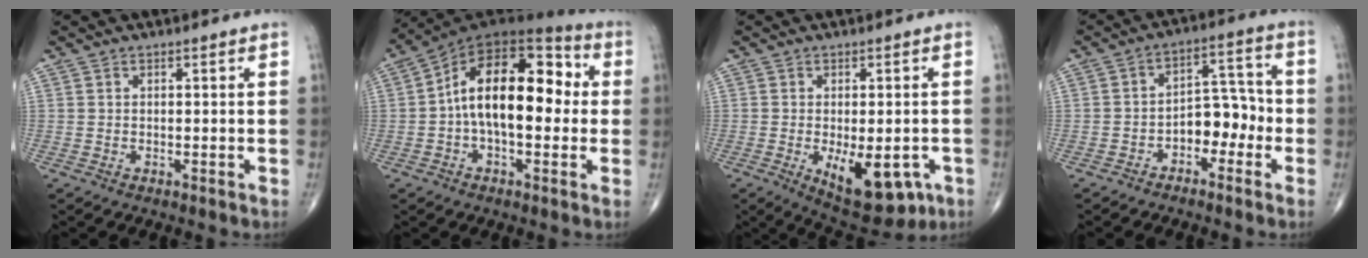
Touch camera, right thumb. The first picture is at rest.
{"total": 18.4, "force": [0.5, 9.9, 15.6], "torque": [-0.227, 0.048, -0.004]}
{"total": 12.6, "force": [-4.4, 6.1, 10.2], "torque": [-0.123, -0.005, -0.047]}
{"total": 8.0, "force": [-3.0, 5.0, 5.4], "torque": [-0.046, 0.048, -0.055]}